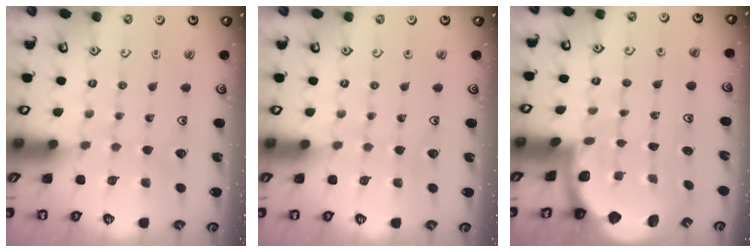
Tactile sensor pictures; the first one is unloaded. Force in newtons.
{"total": 0.0}
{"total": 2.0, "press": 1.9, "slide": 0.5}